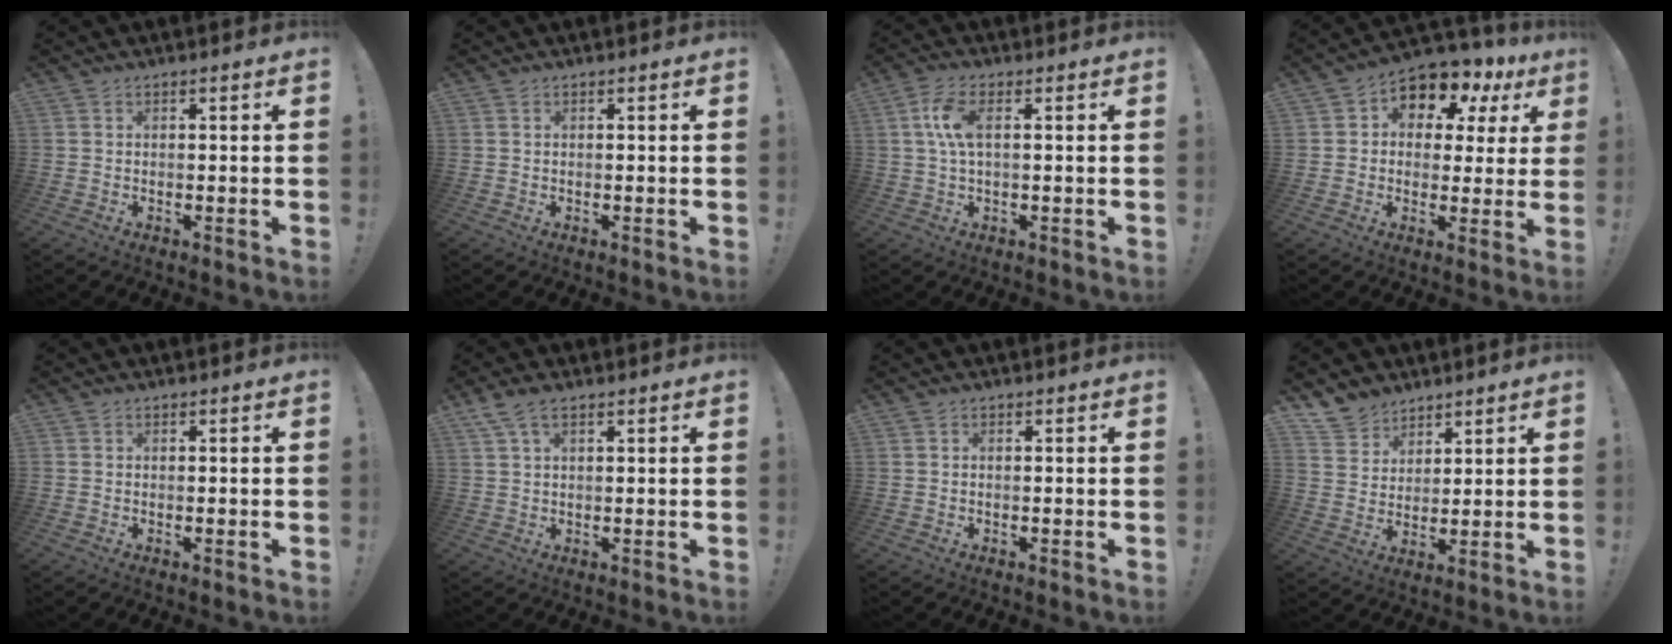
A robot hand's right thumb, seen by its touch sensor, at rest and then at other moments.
{"total": 0.0}
{"total": 7.4, "force": [1.1, 3.0, 6.7], "torque": [-0.127, -0.003, 0.020]}
{"total": 8.0, "force": [4.2, 5.7, 3.7], "torque": [-0.056, -0.040, 0.076]}
{"total": 0.0}
{"total": 5.0, "force": [3.0, 2.3, 3.4], "torque": [-0.060, -0.005, 0.057]}
{"total": 0.0}
{"total": 8.6, "force": [6.9, 5.0, 1.0], "torque": [-0.022, -0.051, 0.138]}